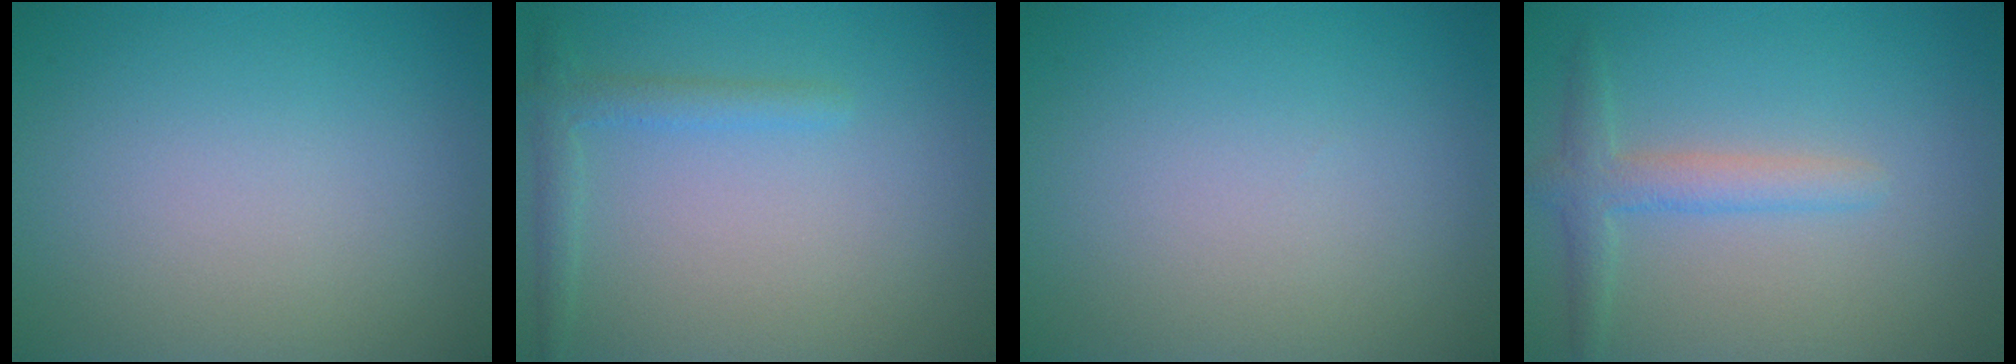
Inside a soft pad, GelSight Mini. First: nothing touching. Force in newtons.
{"total": 1.9, "press": 1.8, "slide": 0.2}
{"total": 0.0}
{"total": 2.5, "press": 2.5, "slide": 0.1}